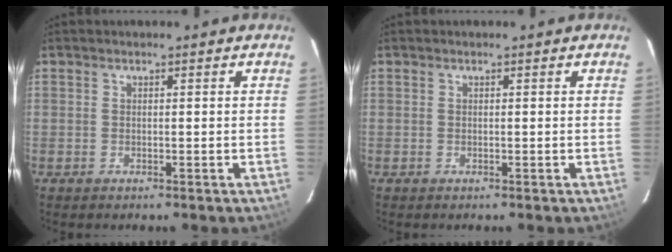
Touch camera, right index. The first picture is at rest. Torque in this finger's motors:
{"motor_torque": [-0.02, 0.00, 0.01, 0.00]}